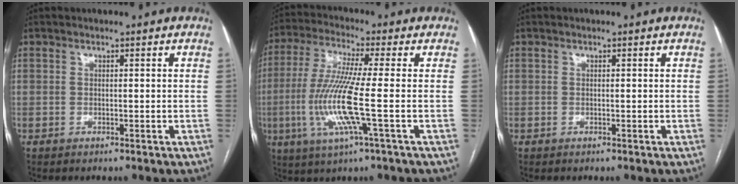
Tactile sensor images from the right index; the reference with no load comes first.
{"total": 11.7, "force": [-2.5, -0.5, 11.4], "torque": [-0.246, -0.014, -0.058]}
{"total": 0.0}